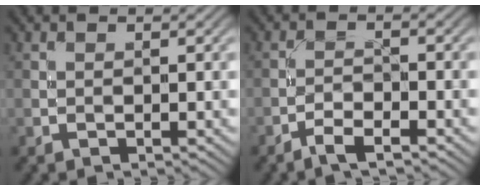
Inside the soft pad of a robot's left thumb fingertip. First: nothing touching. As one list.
[{"total": 2.8, "force": [-2.3, 0.5, 1.6], "torque": [-0.038, 0.002, -0.050]}]